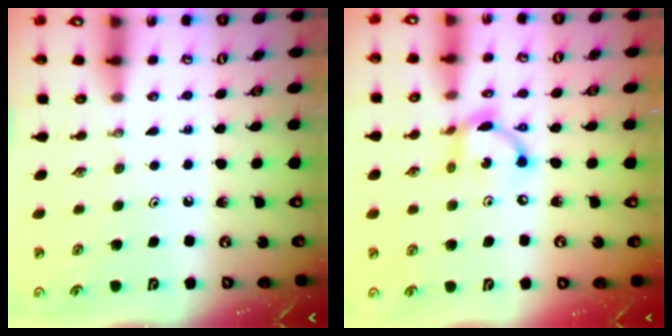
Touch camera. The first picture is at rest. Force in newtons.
{"total": 10.3, "press": 10.3, "slide": 0.6}